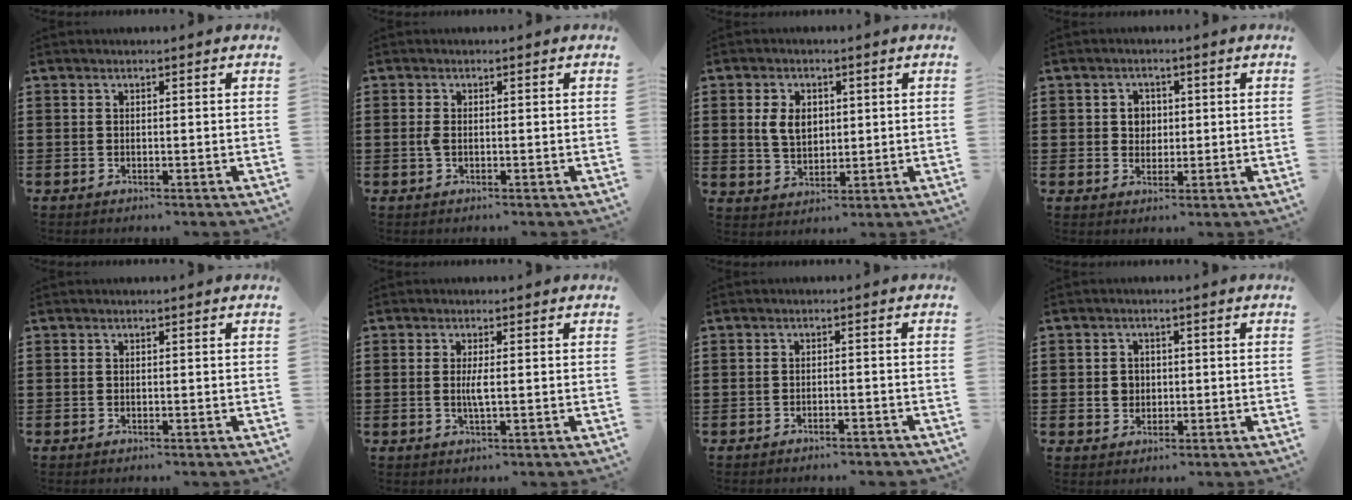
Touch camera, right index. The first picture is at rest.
{"total": 1.4, "force": [-0.2, 0.6, 1.2], "torque": [-0.031, -0.002, -0.007]}
{"total": 5.1, "force": [1.0, 3.5, 3.6], "torque": [-0.079, 0.006, 0.012]}
{"total": 2.8, "force": [0.3, 2.5, 1.2], "torque": [-0.033, 0.010, 0.003]}
{"total": 0.0}
{"total": 2.7, "force": [-0.1, 0.4, 2.6], "torque": [-0.057, -0.007, -0.006]}
{"total": 1.5, "force": [-1.5, 0.1, 0.4], "torque": [-0.012, 0.001, -0.030]}
{"total": 2.7, "force": [-0.1, 2.5, 1.1], "torque": [-0.028, 0.009, -0.004]}